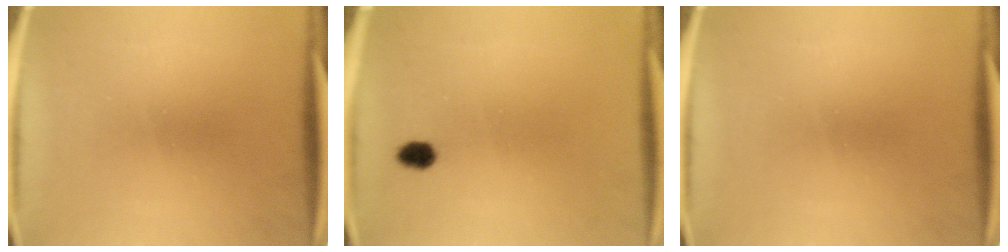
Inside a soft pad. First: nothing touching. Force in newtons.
{"total": 2.3}
{"total": 0.0}